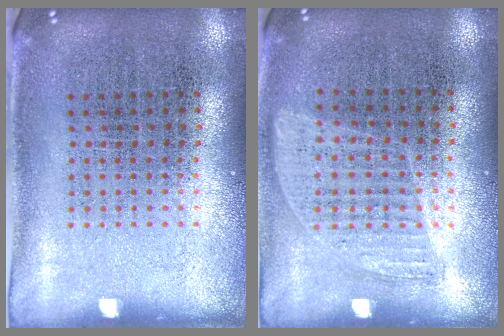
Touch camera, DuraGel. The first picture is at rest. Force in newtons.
{"total": 0.8, "press": 0.8, "slide": 0.3}